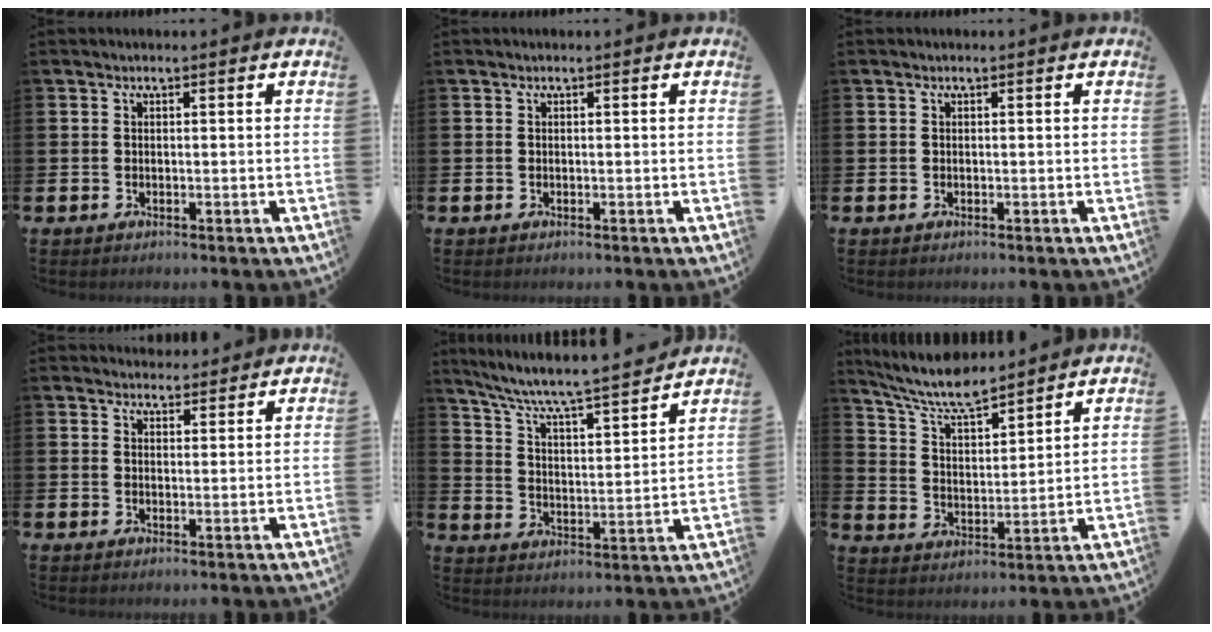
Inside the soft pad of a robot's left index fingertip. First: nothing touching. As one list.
[{"total": 0.0}, {"total": 0.0}, {"total": 2.9, "force": [2.7, 0.9, -0.1], "torque": [0.010, -0.014, 0.048]}, {"total": 7.0, "force": [6.5, 0.4, 2.4], "torque": [-0.076, -0.055, 0.106]}, {"total": 7.5, "force": [6.9, 1.3, 2.7], "torque": [-0.080, -0.038, 0.122]}]